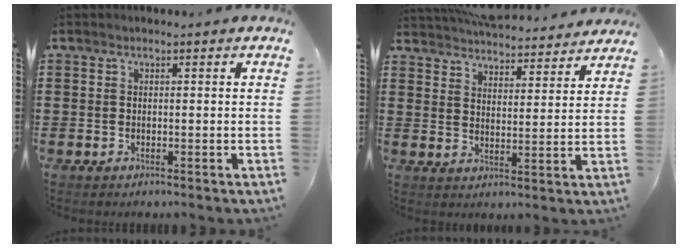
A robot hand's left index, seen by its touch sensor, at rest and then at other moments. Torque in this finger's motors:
{"motor_torque": [0.02, 0.01, 0.52, 0.13]}